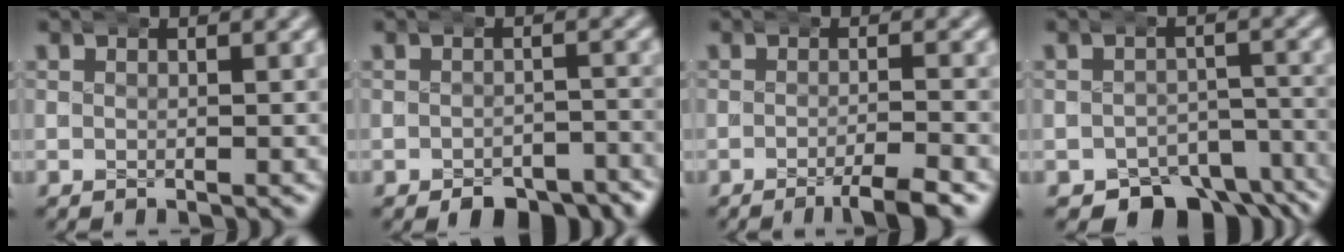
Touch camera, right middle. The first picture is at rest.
{"total": 6.1, "force": [-5.1, 2.3, 2.4], "torque": [-0.030, -0.011, -0.076]}
{"total": 3.0, "force": [-1.9, 0.1, 2.3], "torque": [-0.034, 0.005, -0.039]}
{"total": 7.9, "force": [-6.0, 4.2, 2.9], "torque": [-0.030, -0.021, -0.089]}